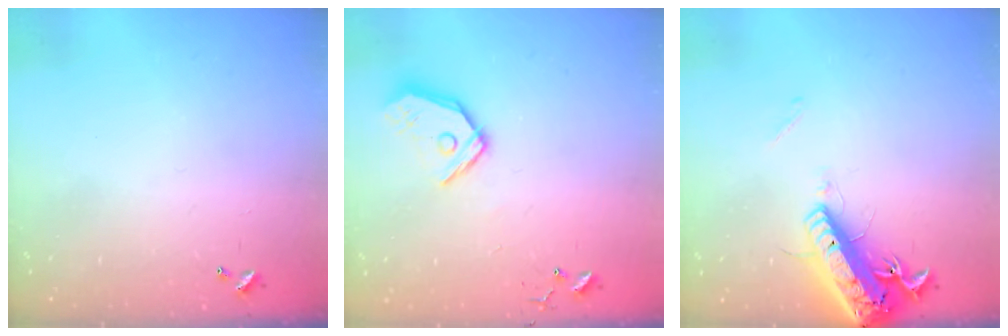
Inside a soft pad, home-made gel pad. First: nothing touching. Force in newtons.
{"total": 12.4, "press": 12.2, "slide": 1.9}
{"total": 18.1, "press": 17.7, "slide": 3.9}